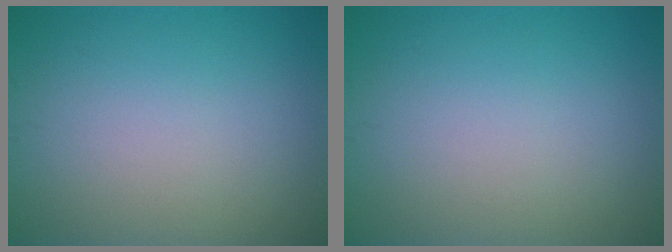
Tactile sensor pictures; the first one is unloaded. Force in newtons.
{"total": 0.0}